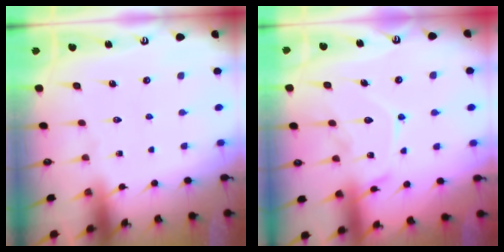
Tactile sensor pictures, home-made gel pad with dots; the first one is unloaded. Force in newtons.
{"total": 13.6, "press": 13.5, "slide": 1.2}